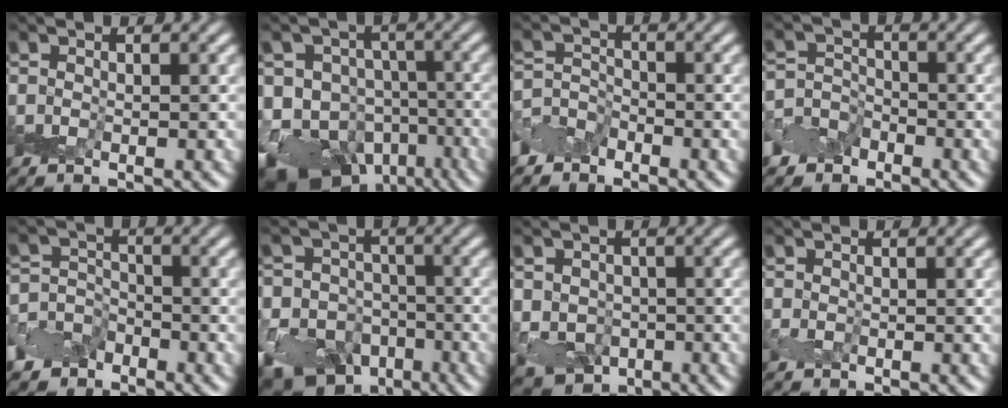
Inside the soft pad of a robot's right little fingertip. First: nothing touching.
{"total": 15.2, "force": [-8.0, 11.7, 5.6], "torque": [-0.108, -0.020, -0.124]}
{"total": 2.2, "force": [-1.5, 1.6, 0.4], "torque": [-0.008, 0.001, -0.035]}
{"total": 2.8, "force": [-1.6, 2.2, 0.7], "torque": [-0.012, -0.002, -0.036]}
{"total": 3.9, "force": [-2.2, 3.0, 1.0], "torque": [-0.008, 0.007, -0.042]}
{"total": 17.0, "force": [-9.8, 13.1, 4.7], "torque": [-0.100, -0.054, -0.167]}
{"total": 8.1, "force": [-2.9, 6.9, 2.9], "torque": [-0.036, -0.024, -0.068]}
{"total": 0.6, "force": [0.0, 0.6, 0.2], "torque": [-0.003, 0.001, 0.002]}